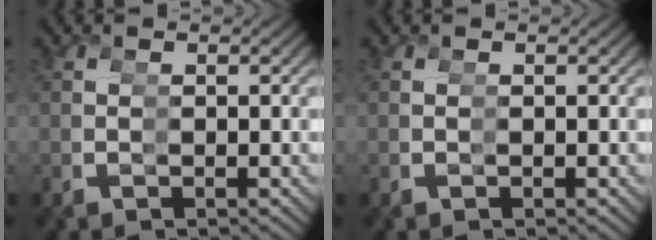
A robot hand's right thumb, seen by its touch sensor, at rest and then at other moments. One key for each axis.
{"total": 0.0}